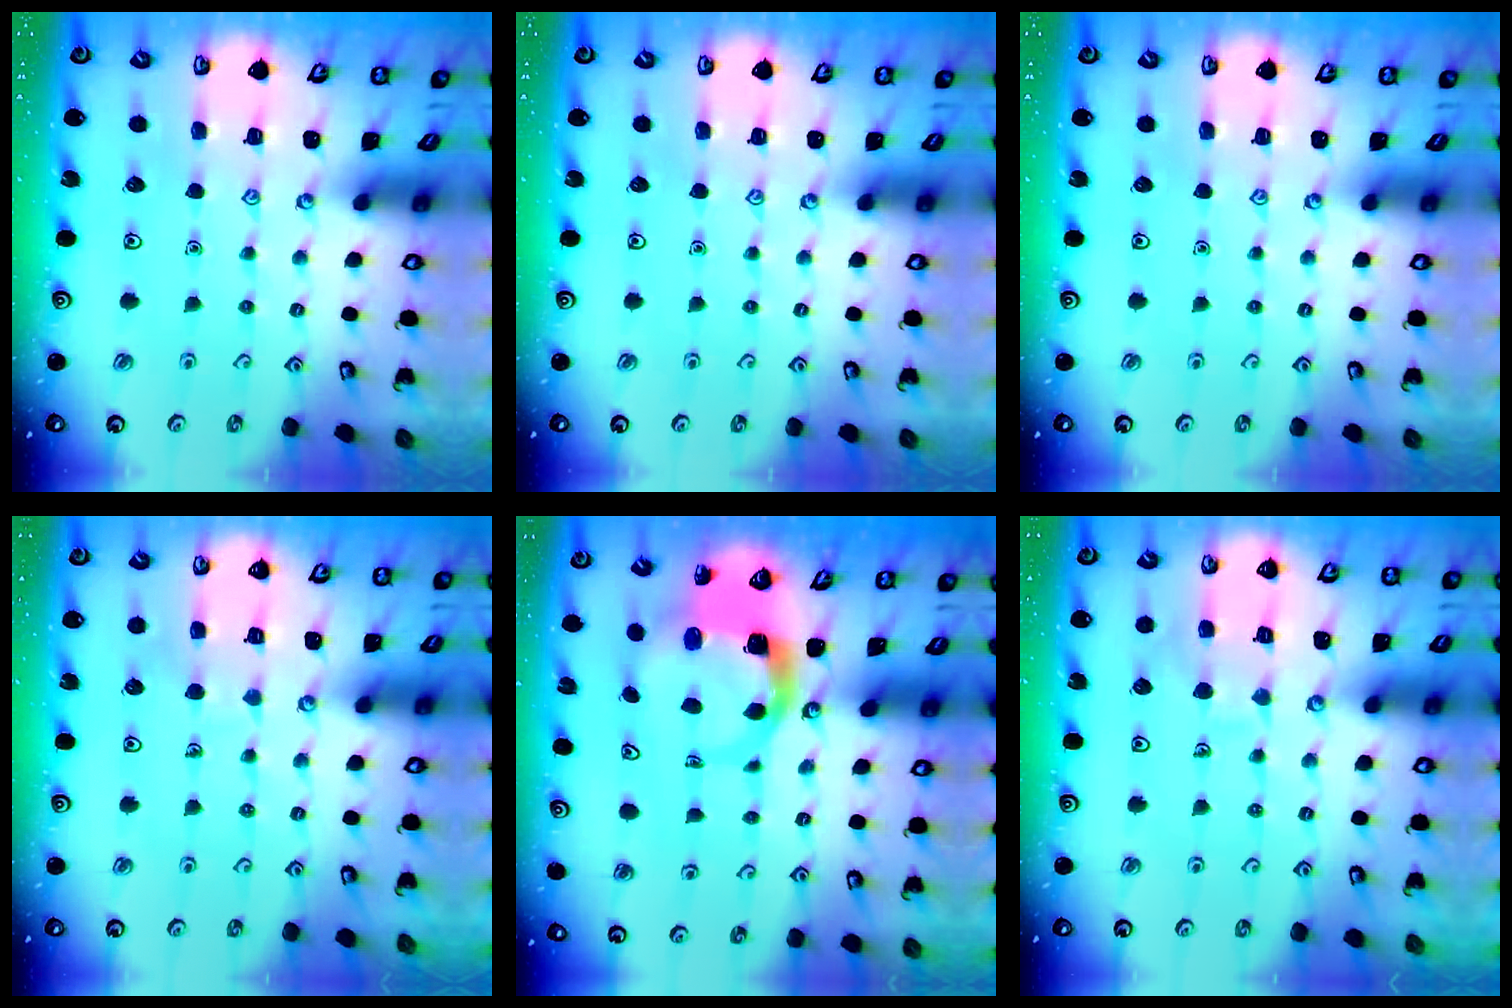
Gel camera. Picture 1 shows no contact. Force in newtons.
{"total": 0.0}
{"total": 0.0}
{"total": 3.7, "press": 3.7, "slide": 0.3}
{"total": 5.7, "press": 5.7, "slide": 0.8}
{"total": 7.8, "press": 7.8, "slide": 0.4}